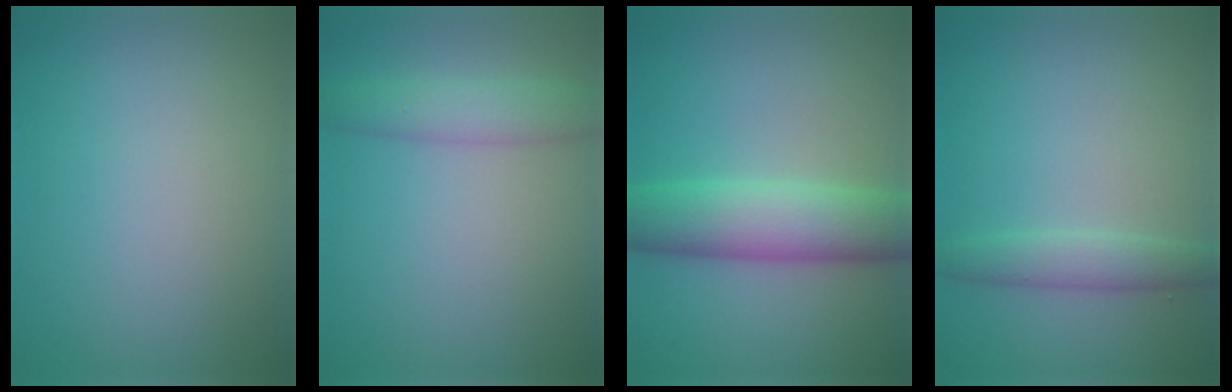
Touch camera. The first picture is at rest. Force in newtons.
{"total": 3.0, "press": 3.0, "slide": 0.2}
{"total": 7.0, "press": 7.0, "slide": 0.2}
{"total": 2.4, "press": 2.4, "slide": 0.1}